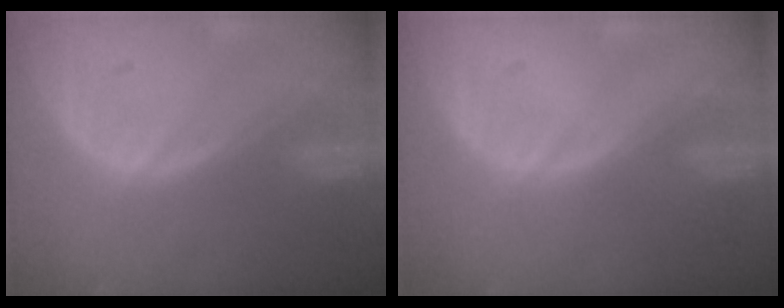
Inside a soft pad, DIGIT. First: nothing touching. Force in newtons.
{"total": 0.0}